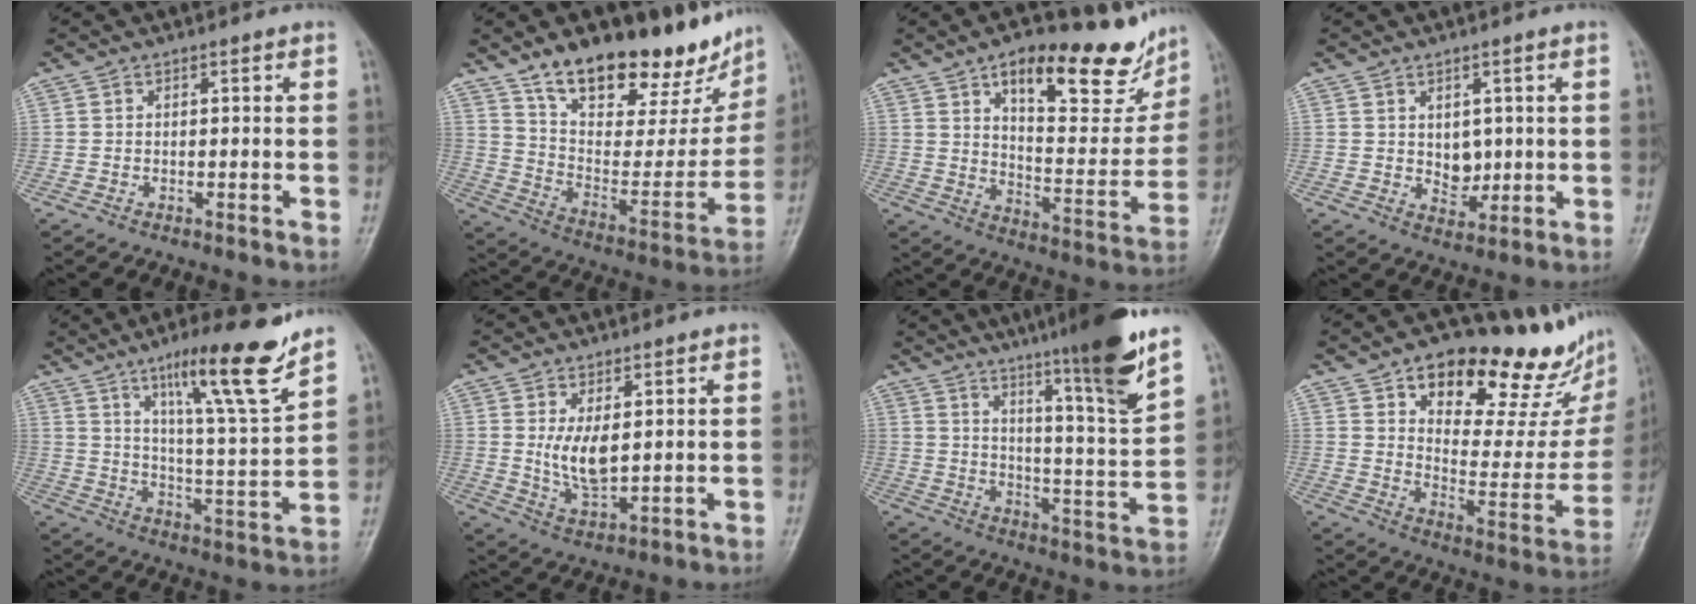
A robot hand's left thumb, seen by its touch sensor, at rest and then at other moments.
{"total": 26.1, "force": [18.6, 11.2, 14.5], "torque": [-0.168, -0.076, 0.292]}
{"total": 21.8, "force": [13.8, 8.3, 14.7], "torque": [-0.150, -0.059, 0.207]}
{"total": 4.4, "force": [0.7, 3.3, 2.9], "torque": [-0.025, -0.012, 0.022]}
{"total": 16.9, "force": [11.3, 1.5, 12.4], "torque": [-0.181, -0.068, 0.182]}
{"total": 6.7, "force": [1.4, 3.3, 5.7], "torque": [-0.097, -0.020, 0.038]}
{"total": 18.6, "force": [12.7, 0.6, 13.6], "torque": [-0.188, -0.068, 0.193]}
{"total": 26.9, "force": [17.6, 11.3, 16.9], "torque": [-0.188, -0.073, 0.255]}